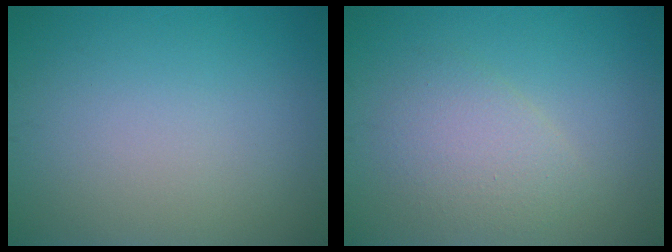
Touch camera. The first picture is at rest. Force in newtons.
{"total": 3.0, "press": 3.0, "slide": 0.2}